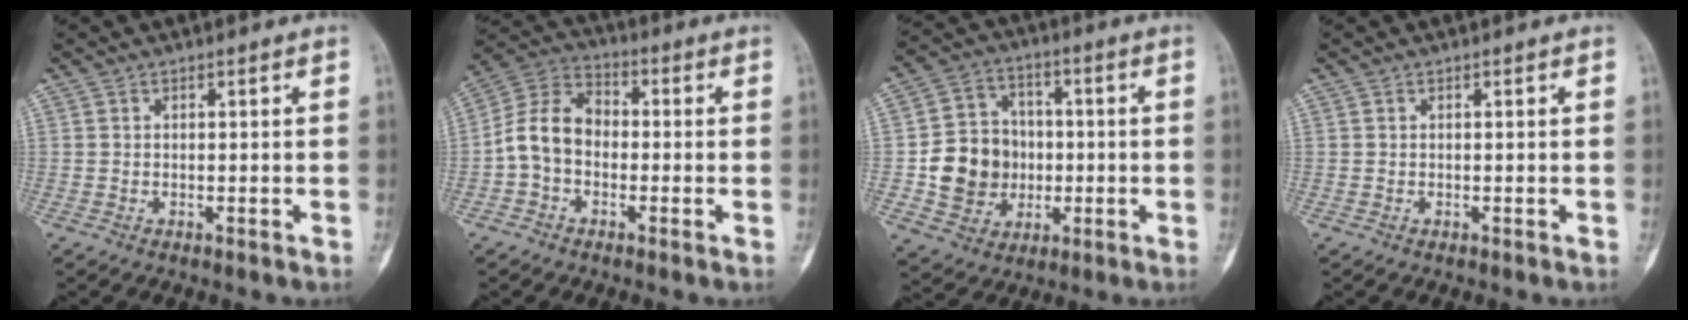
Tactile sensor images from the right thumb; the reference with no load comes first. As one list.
[{"total": 9.7, "force": [-1.6, 7.1, 6.4], "torque": [-0.109, 0.036, -0.044]}, {"total": 13.3, "force": [-1.4, 11.8, 6.0], "torque": [-0.064, 0.019, -0.020]}, {"total": 0.0}]